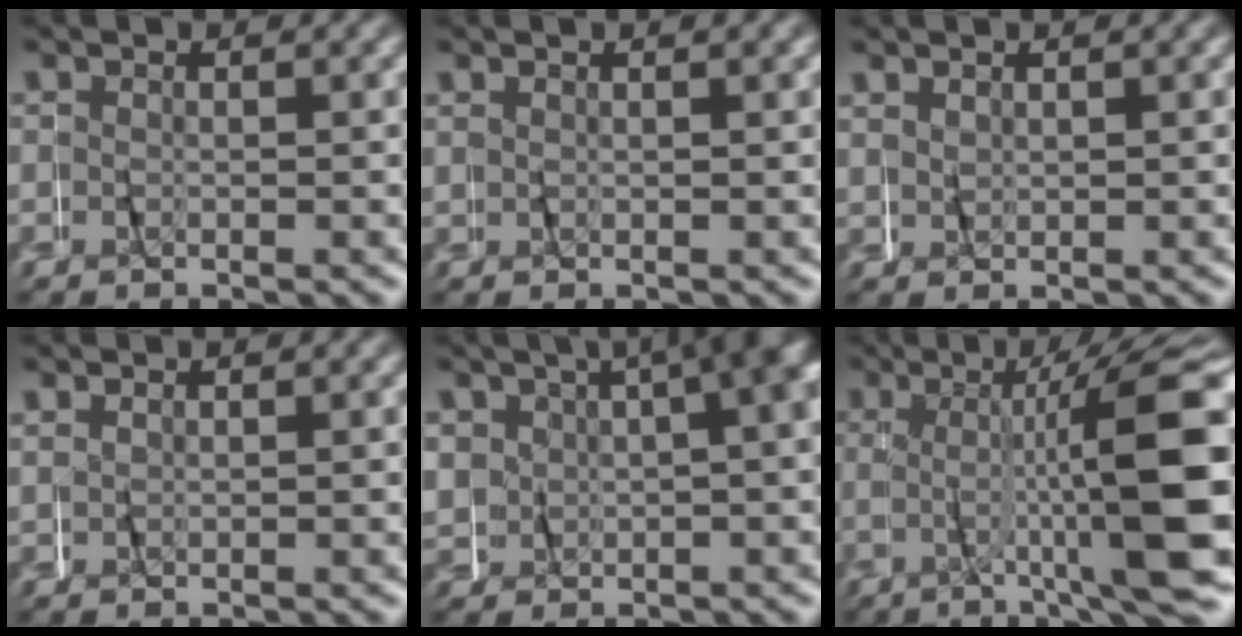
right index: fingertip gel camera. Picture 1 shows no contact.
{"total": 0.9, "force": [0.7, 0.0, 0.4], "torque": [-0.007, 0.005, 0.016]}
{"total": 0.9, "force": [0.8, 0.1, -0.2], "torque": [0.002, 0.002, 0.018]}
{"total": 0.8, "force": [0.7, 0.0, -0.3], "torque": [0.003, 0.003, 0.015]}
{"total": 12.6, "force": [3.4, 7.6, 9.5], "torque": [-0.098, 0.048, 0.039]}
{"total": 13.1, "force": [-0.7, 2.9, 12.8], "torque": [-0.190, 0.007, -0.005]}